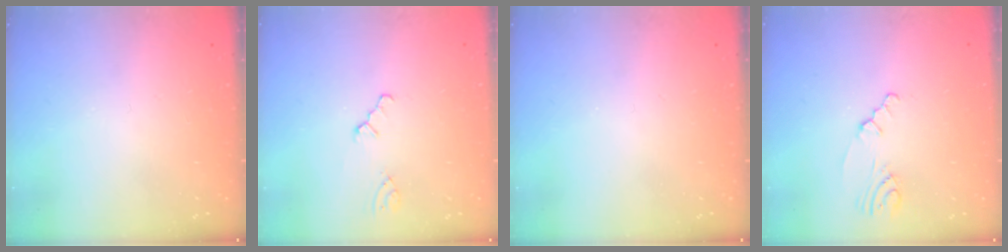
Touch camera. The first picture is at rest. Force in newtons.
{"total": 0.5, "press": 0.5, "slide": 0.2}
{"total": 0.0}
{"total": 2.0, "press": 2.0, "slide": 0.4}